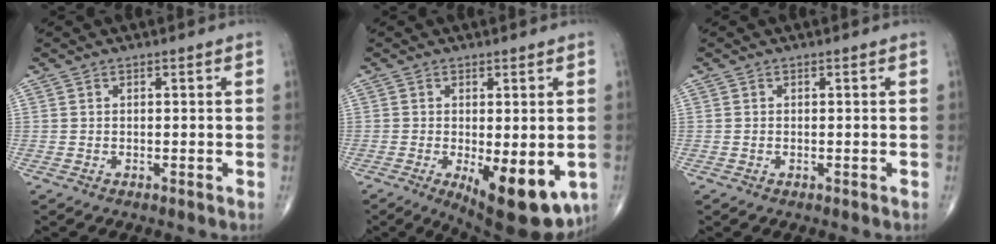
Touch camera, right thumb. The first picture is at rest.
{"total": 13.5, "force": [-4.0, 5.2, 11.8], "torque": [-0.144, -0.021, -0.043]}
{"total": 0.0}